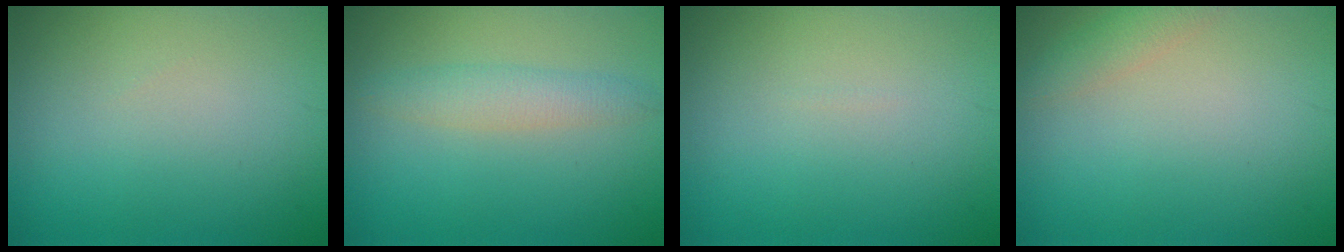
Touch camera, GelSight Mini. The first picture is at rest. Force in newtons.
{"total": 2.5, "press": 2.5, "slide": 0.0}
{"total": 0.0}
{"total": 1.6, "press": 1.6, "slide": 0.2}